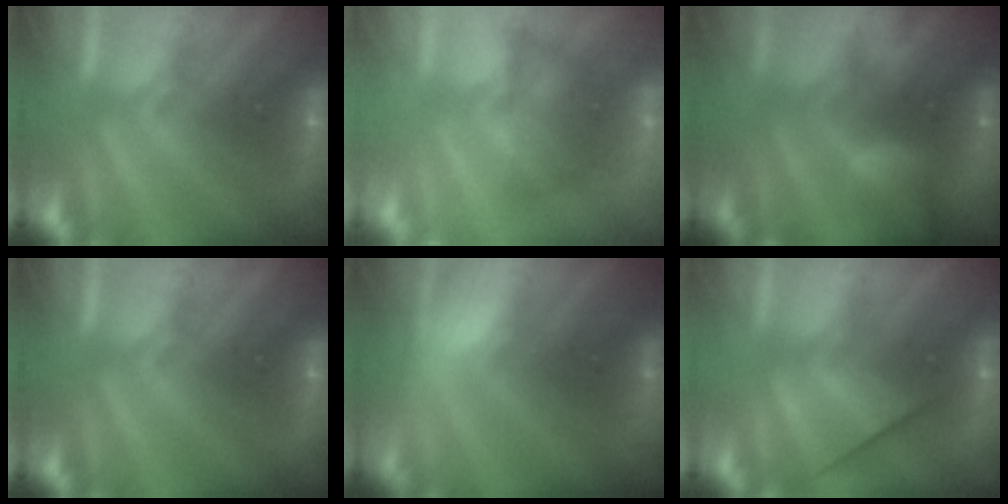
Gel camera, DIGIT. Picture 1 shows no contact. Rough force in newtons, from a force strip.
{"total": 2.2}
{"total": 7.4}
{"total": 0.0}
{"total": 2.8}
{"total": 2.5}